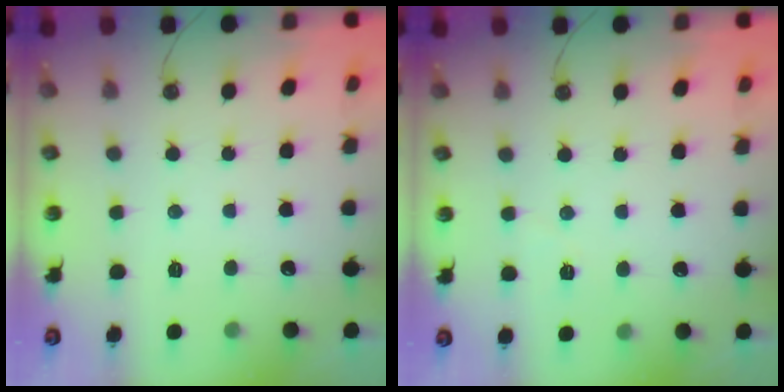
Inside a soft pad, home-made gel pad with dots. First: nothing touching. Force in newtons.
{"total": 3.6, "press": 3.5, "slide": 0.9}